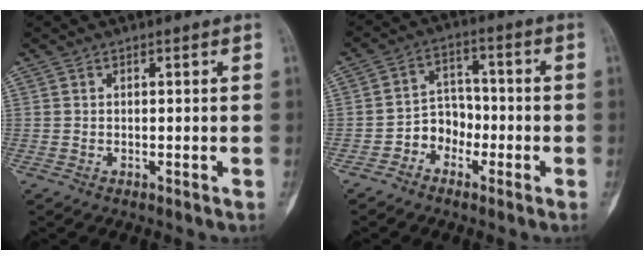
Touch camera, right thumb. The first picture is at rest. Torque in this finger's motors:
{"motor_torque": [0.02, 0.02, 0.55, -0.49, -0.02]}